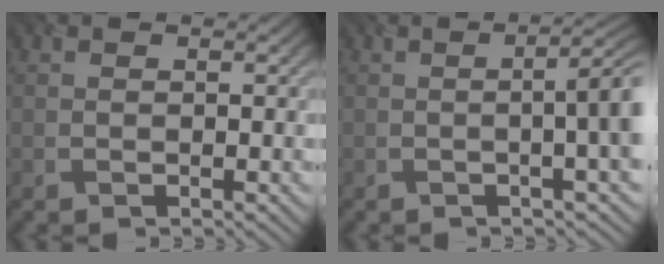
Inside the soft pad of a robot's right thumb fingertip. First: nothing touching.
{"total": 7.2, "force": [-0.3, 2.0, 6.9], "torque": [-0.081, 0.008, -0.009]}